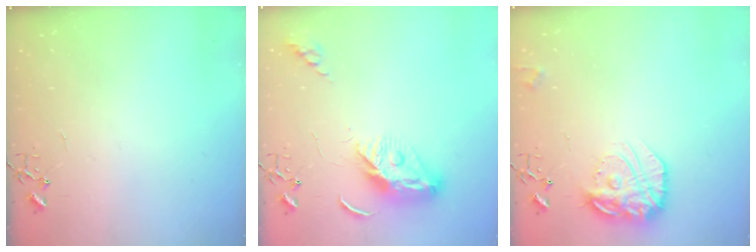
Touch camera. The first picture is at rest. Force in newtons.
{"total": 9.5, "press": 9.5, "slide": 0.5}
{"total": 17.4, "press": 17.3, "slide": 1.2}